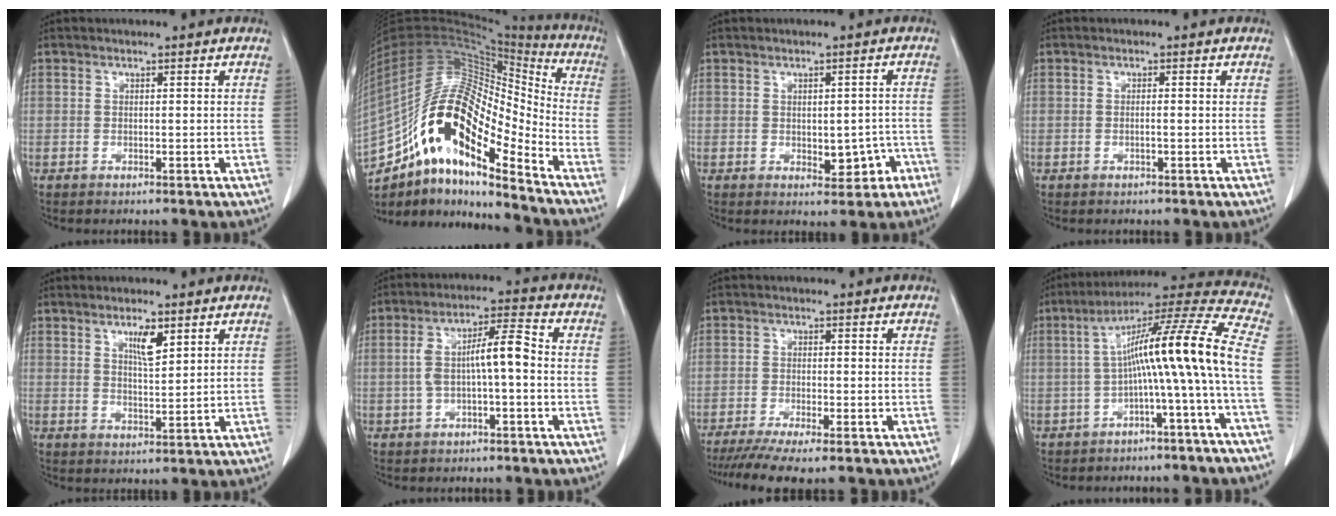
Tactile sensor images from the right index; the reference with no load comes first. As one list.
[{"total": 21.1, "force": [-12.6, 5.8, 15.9], "torque": [-0.318, 0.030, -0.221]}, {"total": 4.6, "force": [-1.6, 2.5, 3.4], "torque": [-0.032, 0.012, -0.009]}, {"total": 0.8, "force": [-0.2, 0.0, 0.7], "torque": [-0.015, 0.001, -0.003]}, {"total": 4.0, "force": [2.3, 0.9, 3.2], "torque": [-0.057, -0.003, 0.041]}, {"total": 7.6, "force": [-0.6, 1.5, 7.4], "torque": [-0.142, 0.030, -0.011]}, {"total": 9.4, "force": [-7.7, 0.5, 5.3], "torque": [-0.073, -0.019, -0.120]}, {"total": 14.3, "force": [-2.0, -1.7, 14.0], "torque": [-0.208, 0.038, -0.038]}]